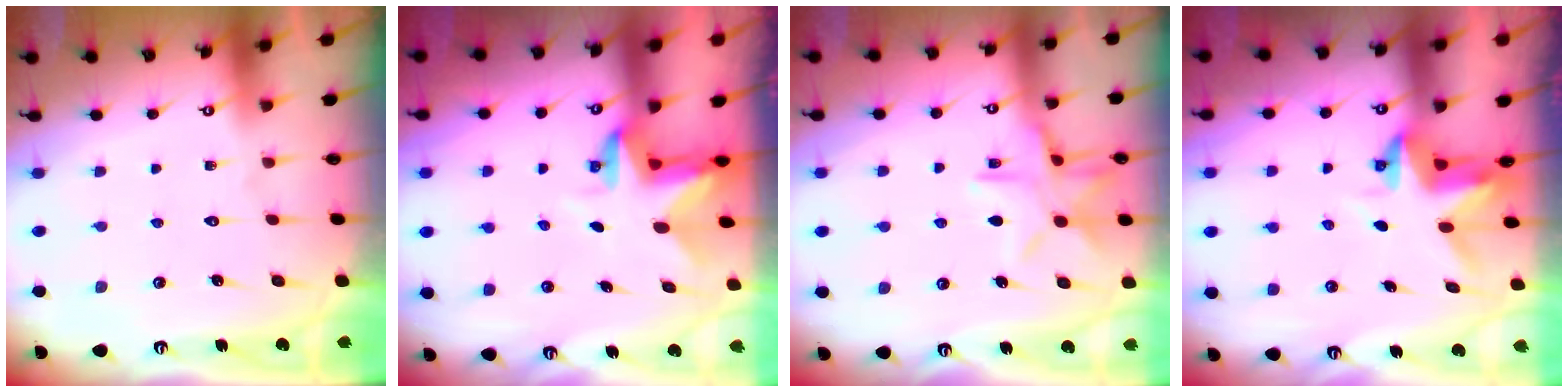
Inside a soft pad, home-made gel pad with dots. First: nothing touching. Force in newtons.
{"total": 3.1, "press": 3.0, "slide": 0.5}
{"total": 12.5, "press": 12.4, "slide": 0.9}
{"total": 3.6, "press": 3.6, "slide": 0.2}